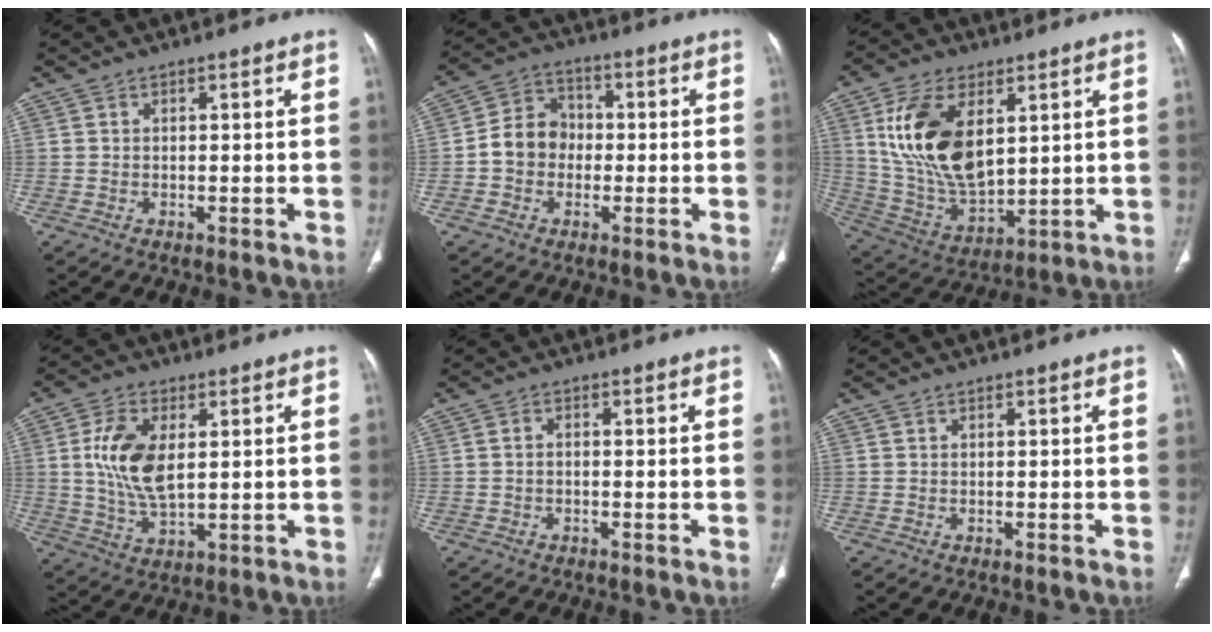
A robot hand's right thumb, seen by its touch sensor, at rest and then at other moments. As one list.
[{"total": 8.2, "force": [-1.0, 7.1, 4.0], "torque": [-0.050, 0.029, -0.031]}, {"total": 18.4, "force": [5.5, 10.2, 14.2], "torque": [-0.256, -0.023, 0.118]}, {"total": 10.8, "force": [2.0, 5.7, 9.0], "torque": [-0.177, -0.010, 0.043]}, {"total": 1.1, "force": [-0.3, 0.7, 0.8], "torque": [-0.014, 0.005, -0.007]}, {"total": 0.0}]